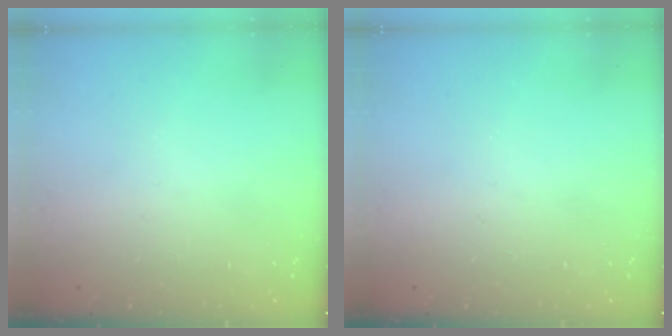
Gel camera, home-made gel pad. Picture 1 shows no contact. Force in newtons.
{"total": 0.0}